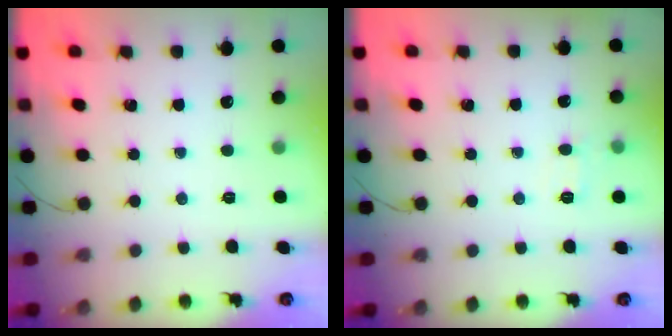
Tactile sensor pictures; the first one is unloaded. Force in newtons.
{"total": 5.9, "press": 5.7, "slide": 1.6}